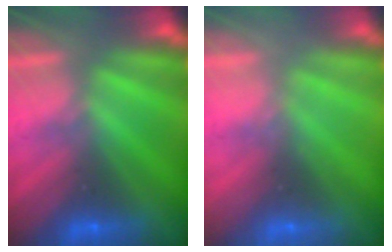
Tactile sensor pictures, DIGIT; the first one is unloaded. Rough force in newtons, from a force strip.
{"total": 2.3}